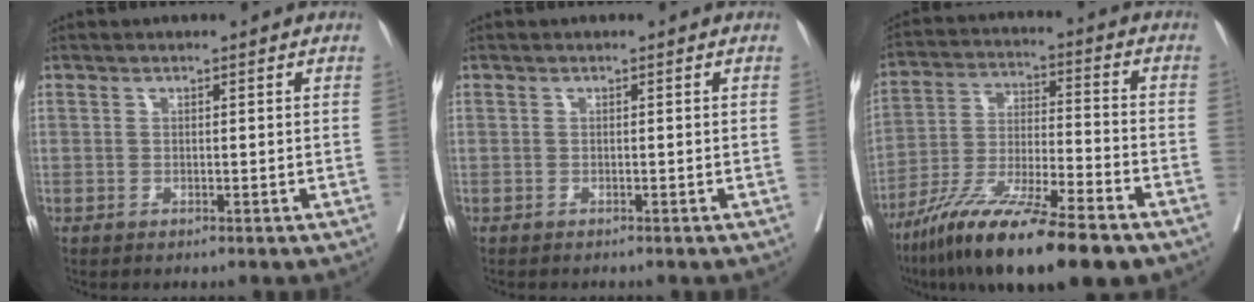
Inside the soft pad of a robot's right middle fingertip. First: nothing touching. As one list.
[{"total": 1.0, "force": [-1.0, 0.2, 0.3], "torque": [-0.009, -0.002, -0.015]}, {"total": 18.0, "force": [-12.5, 2.0, 12.8], "torque": [-0.229, -0.041, -0.226]}]